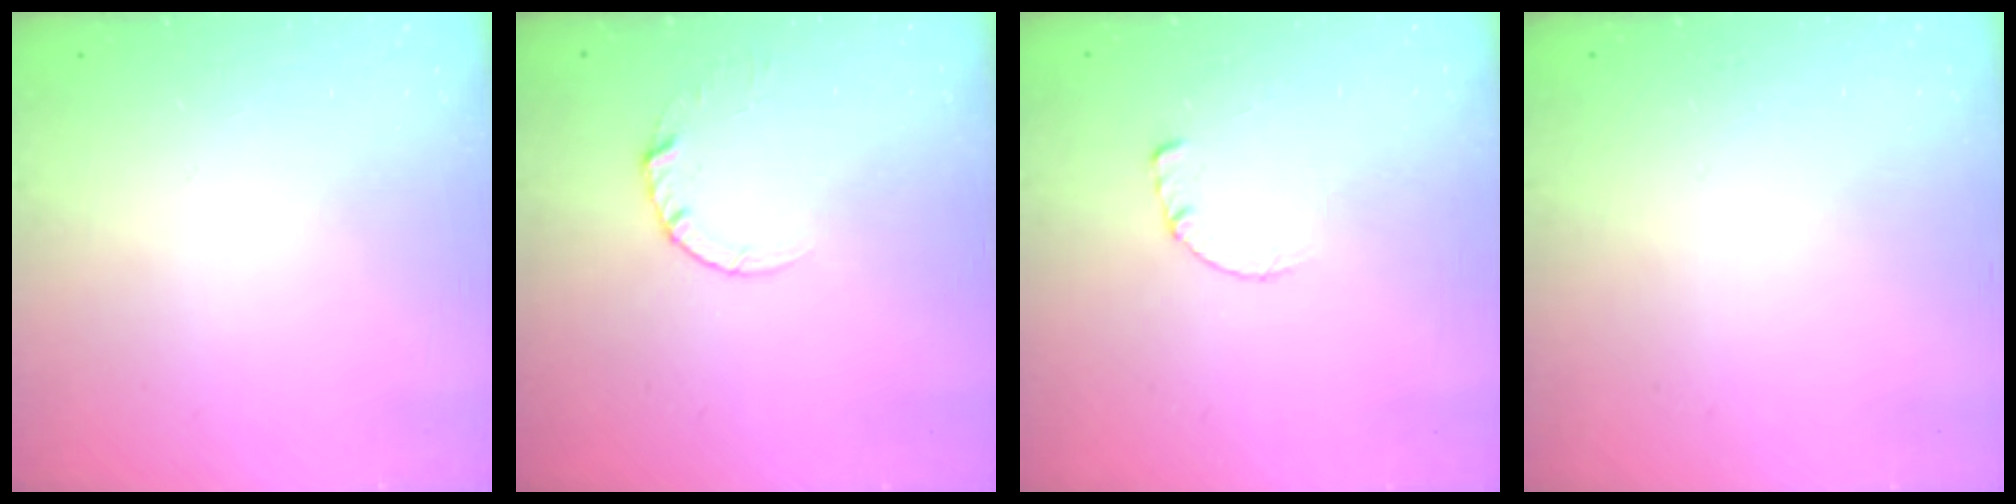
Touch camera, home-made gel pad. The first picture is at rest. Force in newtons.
{"total": 2.7, "press": 2.7, "slide": 0.2}
{"total": 0.7, "press": 0.6, "slide": 0.2}
{"total": 2.7, "press": 2.7, "slide": 0.2}